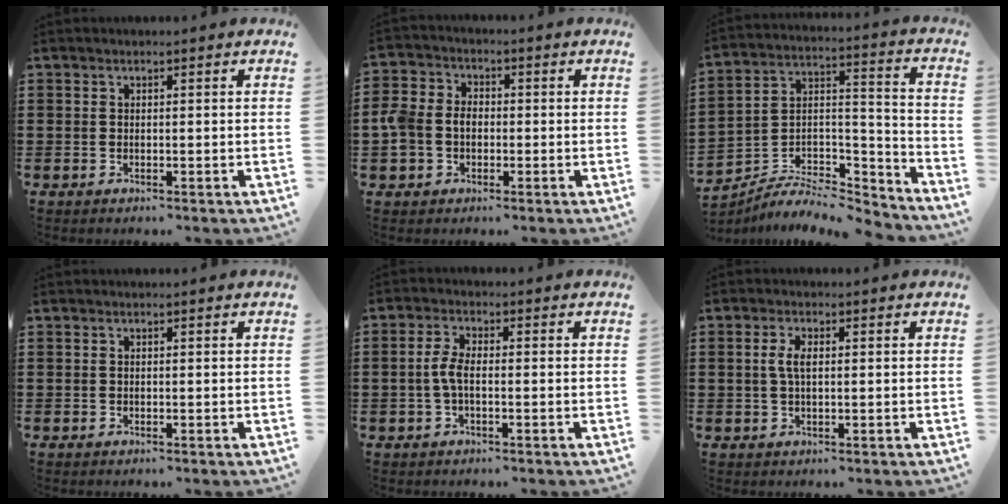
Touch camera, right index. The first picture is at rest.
{"total": 5.1, "force": [-0.8, 4.2, 2.8], "torque": [-0.089, 0.002, -0.026]}
{"total": 6.3, "force": [-5.4, 2.6, 1.9], "torque": [-0.033, 0.006, -0.104]}
{"total": 0.0}
{"total": 3.5, "force": [-0.6, 1.2, 3.2], "torque": [-0.080, -0.004, -0.019]}
{"total": 3.1, "force": [0.3, 1.2, 2.8], "torque": [-0.057, 0.006, 0.003]}